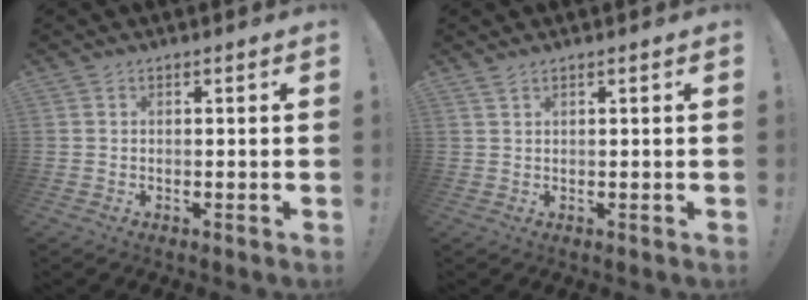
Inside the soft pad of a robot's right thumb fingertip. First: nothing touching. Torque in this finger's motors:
{"motor_torque": [-0.17, -0.18, -0.11, -0.14, 0.00]}